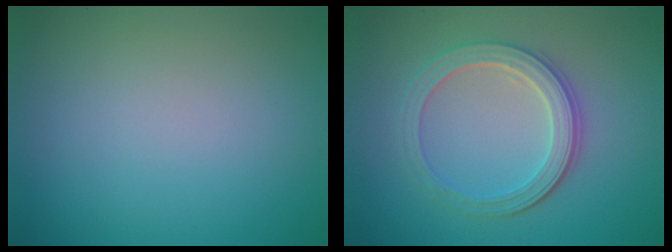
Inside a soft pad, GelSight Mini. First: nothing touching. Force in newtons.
{"total": 4.0, "press": 3.4, "slide": 2.1}